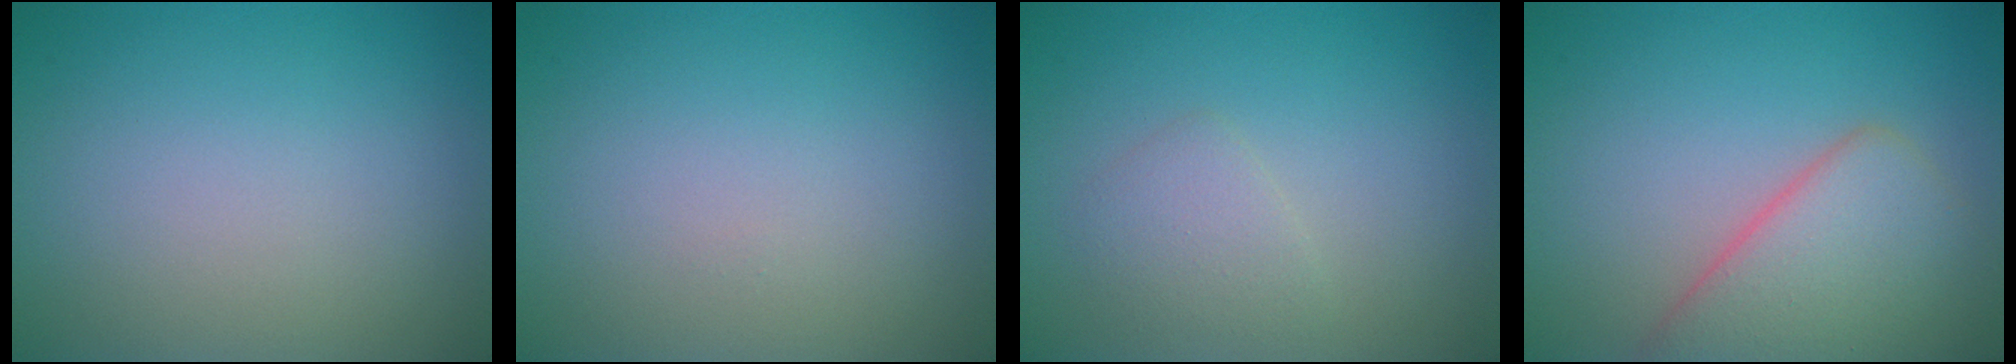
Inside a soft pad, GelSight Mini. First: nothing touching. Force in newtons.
{"total": 0.0}
{"total": 1.7, "press": 1.7, "slide": 0.2}
{"total": 6.0, "press": 6.0, "slide": 0.4}